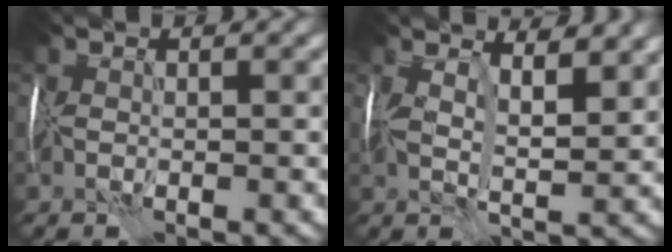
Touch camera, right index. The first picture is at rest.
{"total": 5.1, "force": [3.1, 1.6, 3.7], "torque": [-0.063, 0.005, 0.044]}